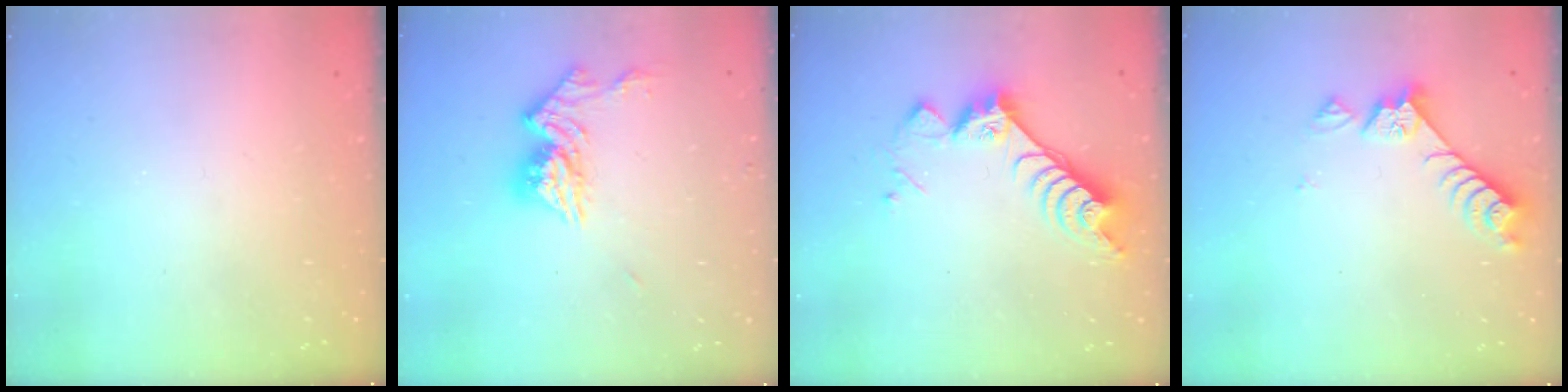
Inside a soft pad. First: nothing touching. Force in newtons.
{"total": 11.7, "press": 11.7, "slide": 0.8}
{"total": 10.1, "press": 10.0, "slide": 1.0}
{"total": 7.4, "press": 7.4, "slide": 0.4}